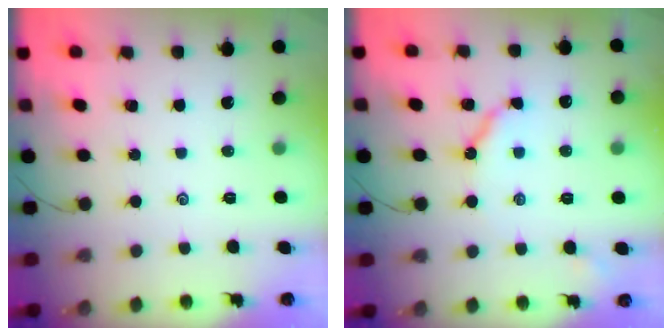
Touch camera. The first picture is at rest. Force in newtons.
{"total": 7.4, "press": 7.3, "slide": 0.7}